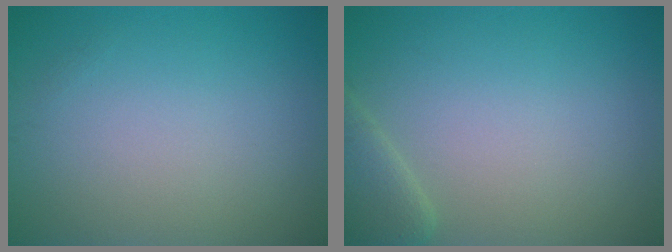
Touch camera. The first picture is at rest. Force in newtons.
{"total": 2.5, "press": 2.5, "slide": 0.1}